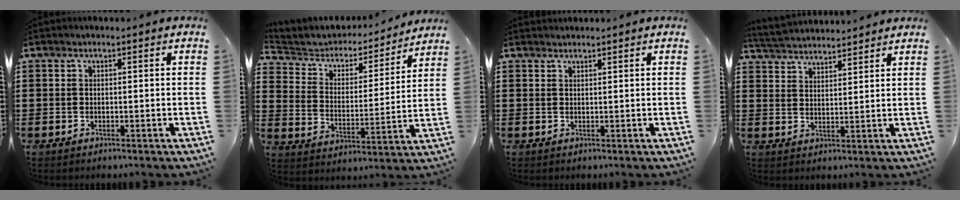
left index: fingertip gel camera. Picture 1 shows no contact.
{"total": 3.9, "force": [3.4, 1.9, 0.4], "torque": [-0.036, -0.026, 0.050]}
{"total": 1.0, "force": [1.0, 0.0, 0.0], "torque": [-0.002, -0.001, 0.020]}
{"total": 3.8, "force": [3.8, 0.2, 0.3], "torque": [-0.021, -0.014, 0.068]}